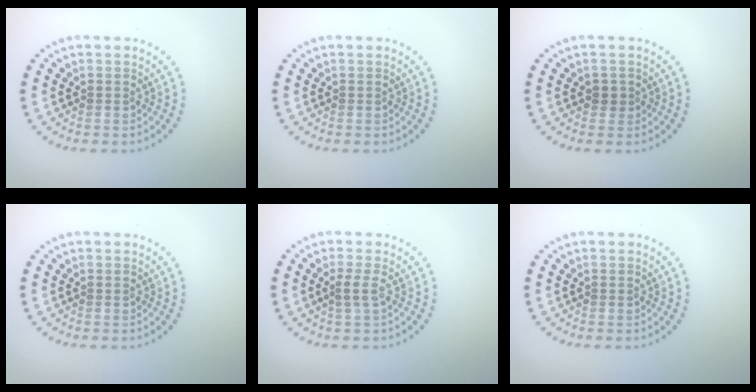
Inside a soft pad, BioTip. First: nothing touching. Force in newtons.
{"total": 0.0}
{"total": 1.1, "press": 1.0, "slide": 0.5}
{"total": 0.0}
{"total": 1.3, "press": 1.0, "slide": 0.9}
{"total": 0.0}